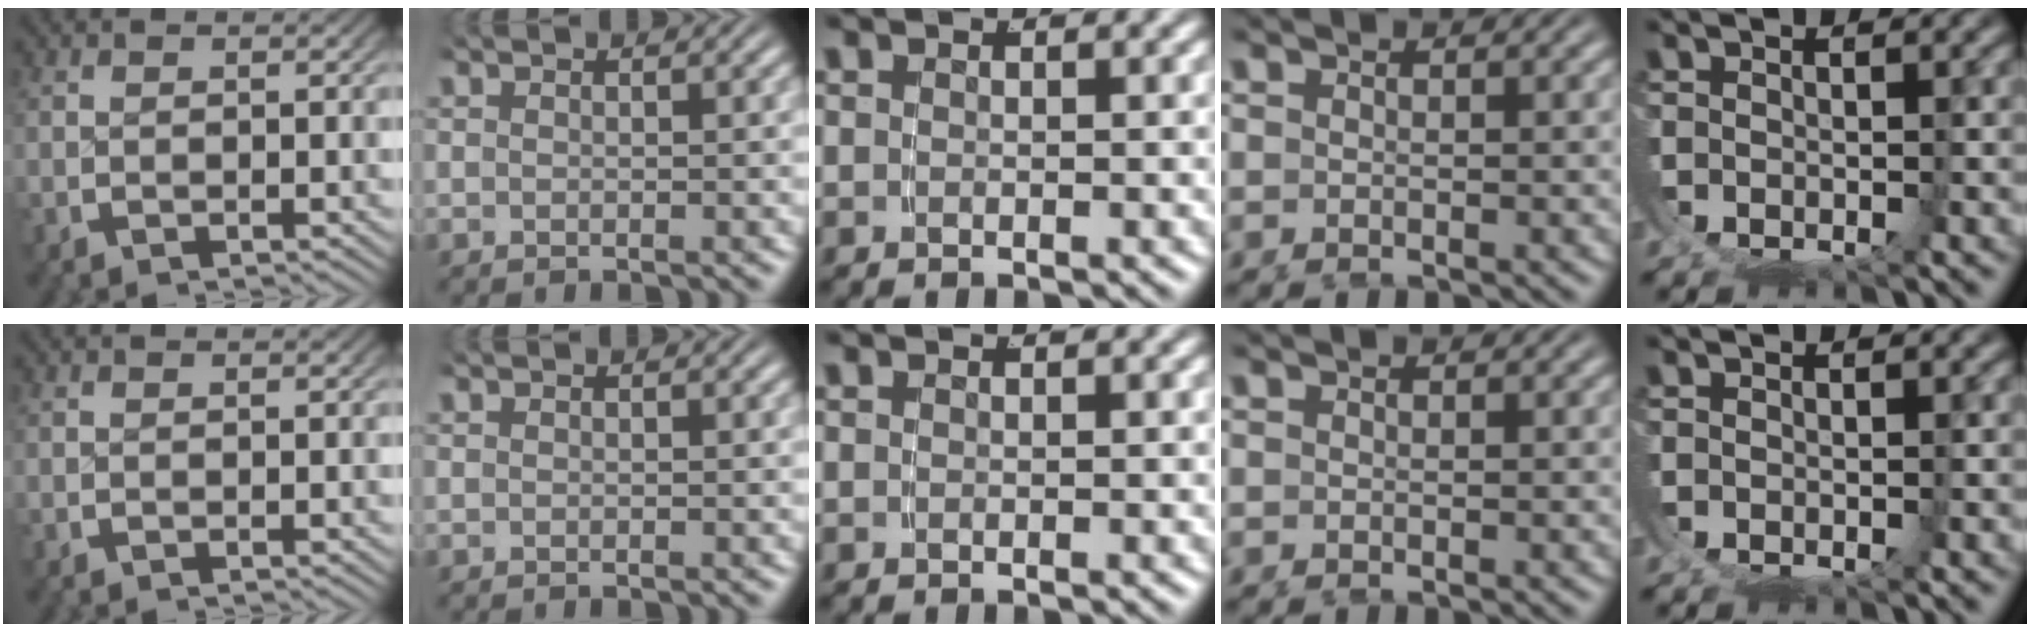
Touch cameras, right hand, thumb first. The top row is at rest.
{}